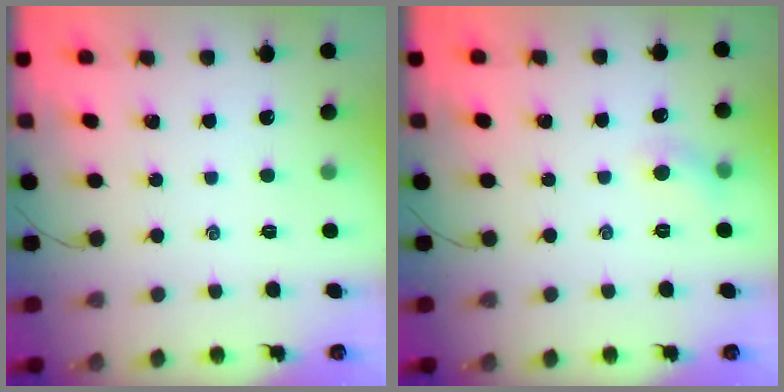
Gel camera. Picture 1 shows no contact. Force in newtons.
{"total": 4.4, "press": 4.2, "slide": 1.2}